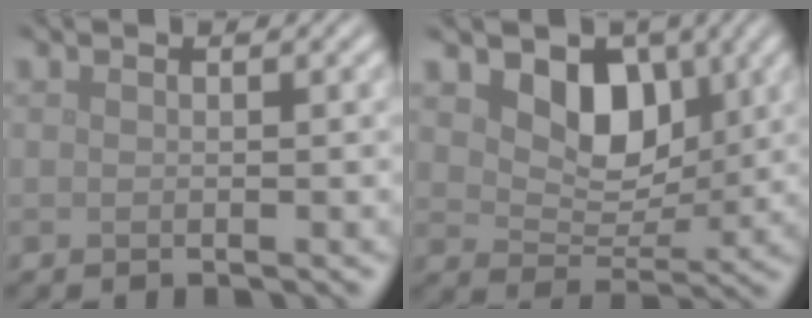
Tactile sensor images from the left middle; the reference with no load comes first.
{"total": 5.1, "force": [2.2, 3.5, 3.0], "torque": [-0.056, -0.013, 0.028]}